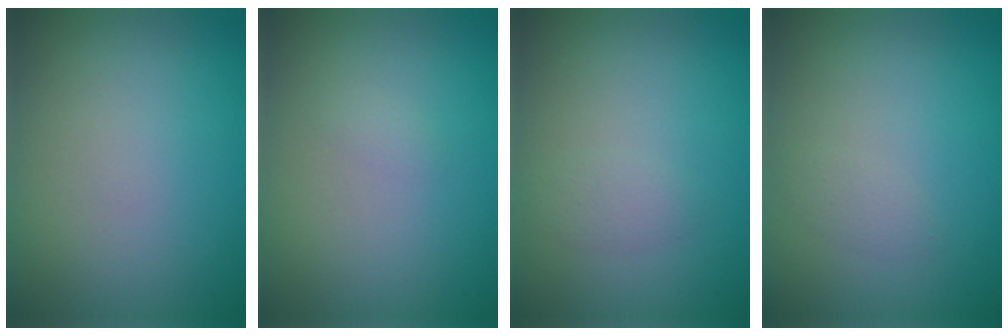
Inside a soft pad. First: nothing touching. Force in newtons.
{"total": 0.6, "press": 0.6, "slide": 0.0}
{"total": 1.1, "press": 1.1, "slide": 0.1}
{"total": 0.9, "press": 0.9, "slide": 0.0}